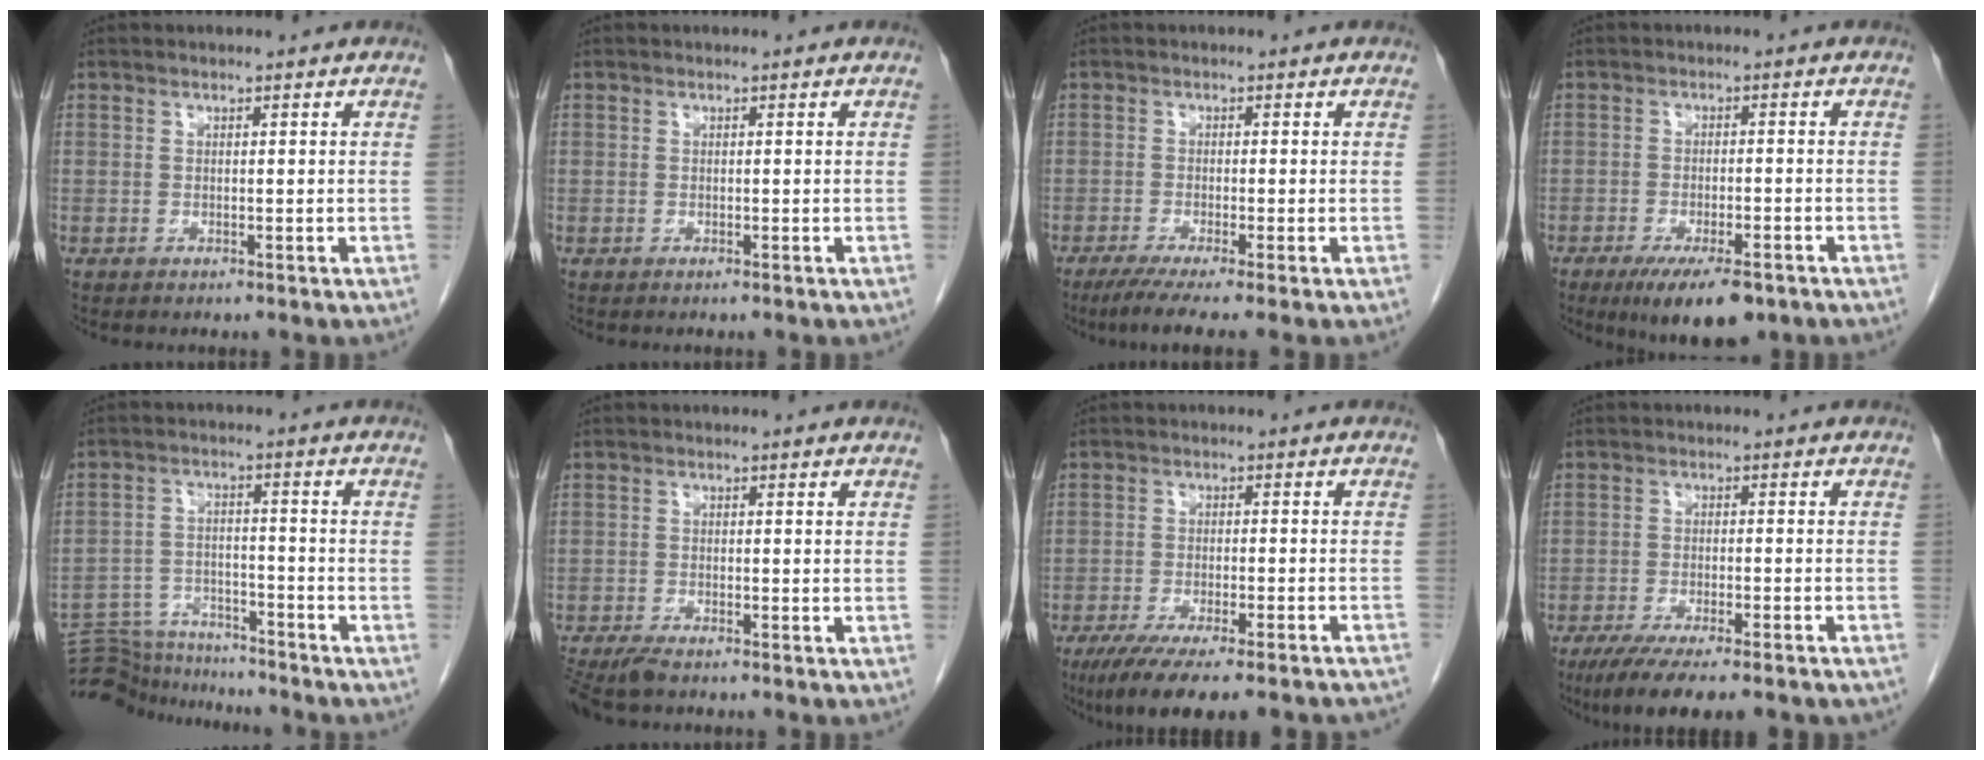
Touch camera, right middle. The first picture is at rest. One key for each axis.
{"total": 0.0}
{"total": 5.9, "fx": -4.3, "fy": -0.5, "fz": 4.0, "tx": -0.060, "ty": -0.017, "tz": -0.072}
{"total": 9.1, "fx": -6.0, "fy": 2.8, "fz": 6.2, "tx": -0.094, "ty": -0.012, "tz": -0.092}
{"total": 12.1, "fx": -11.8, "fy": 2.0, "fz": 1.6, "tx": -0.025, "ty": 0.016, "tz": -0.187}
{"total": 5.2, "fx": -4.3, "fy": 0.9, "fz": 2.7, "tx": -0.049, "ty": -0.014, "tz": -0.076}
{"total": 17.4, "fx": -14.5, "fy": 2.3, "fz": 9.4, "tx": -0.108, "ty": -0.026, "tz": -0.201}
{"total": 13.1, "fx": -10.4, "fy": 2.2, "fz": 7.7, "tx": -0.112, "ty": -0.021, "tz": -0.151}